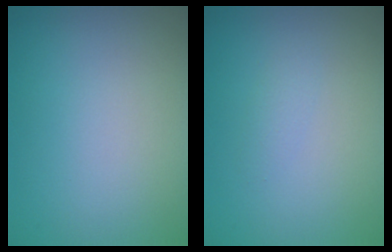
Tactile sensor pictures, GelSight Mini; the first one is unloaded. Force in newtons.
{"total": 0.9, "press": 0.9, "slide": 0.0}